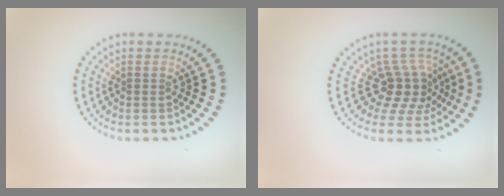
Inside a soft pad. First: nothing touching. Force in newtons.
{"total": 4.0, "press": 2.8, "slide": 2.8}